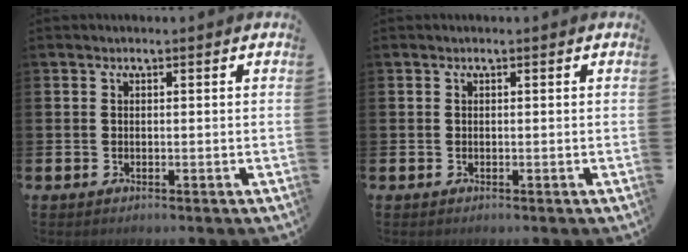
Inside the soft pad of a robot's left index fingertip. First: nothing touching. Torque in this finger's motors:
{"motor_torque": [0.00, 0.00, 0.00, 0.00]}